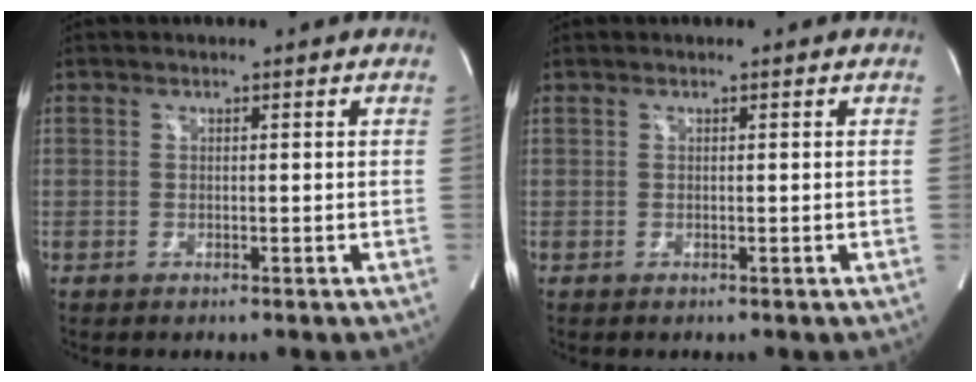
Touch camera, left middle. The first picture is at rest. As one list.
[{"total": 0.0}]